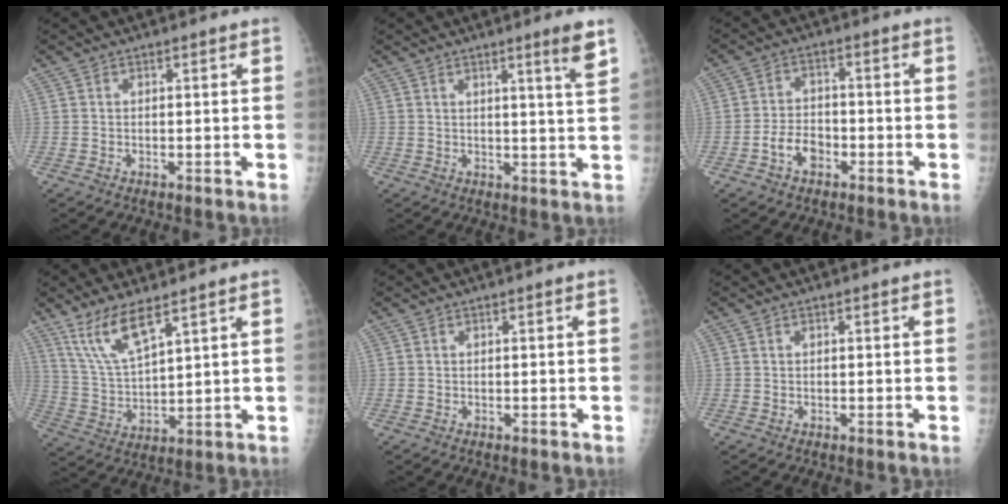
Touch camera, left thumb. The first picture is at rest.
{"total": 5.0, "force": [2.9, -0.6, 4.0], "torque": [-0.057, -0.026, 0.042]}
{"total": 5.5, "force": [-2.5, 3.8, 3.2], "torque": [-0.046, 0.025, -0.047]}
{"total": 9.8, "force": [6.7, 2.4, 6.7], "torque": [-0.135, -0.033, 0.148]}
{"total": 0.0}
{"total": 0.0}